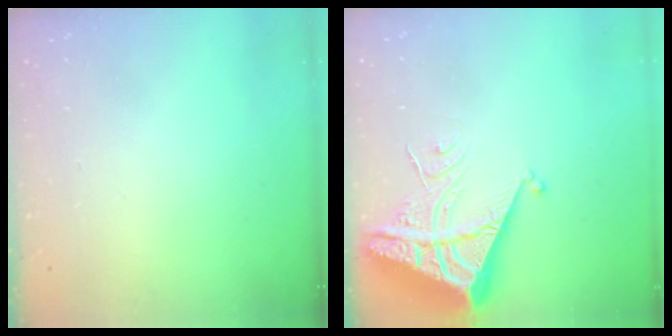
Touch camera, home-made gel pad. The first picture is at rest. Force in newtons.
{"total": 8.3, "press": 8.2, "slide": 1.0}